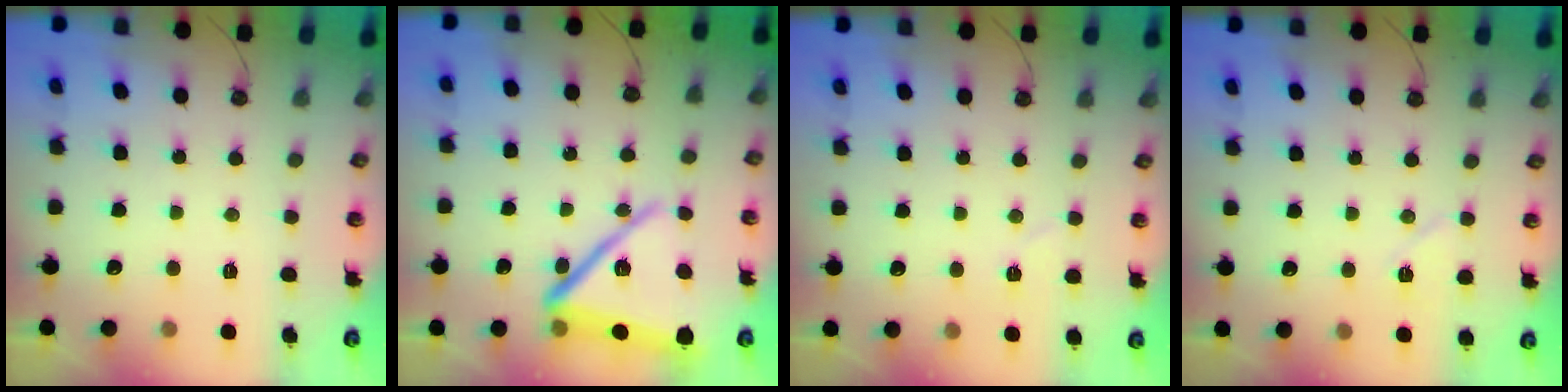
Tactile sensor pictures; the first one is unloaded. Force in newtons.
{"total": 19.4, "press": 16.4, "slide": 10.3}
{"total": 4.8, "press": 4.2, "slide": 2.3}
{"total": 5.6, "press": 5.6, "slide": 0.9}